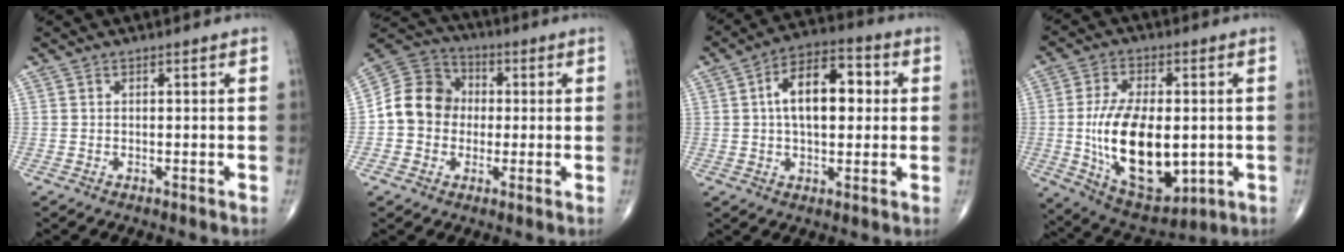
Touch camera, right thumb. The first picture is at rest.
{"total": 11.5, "force": [-0.3, 10.1, 5.5], "torque": [-0.078, 0.032, -0.017]}
{"total": 12.9, "force": [1.8, 7.1, 10.7], "torque": [-0.153, 0.023, 0.021]}
{"total": 20.2, "force": [-1.8, 10.6, 17.1], "torque": [-0.285, -0.011, -0.009]}